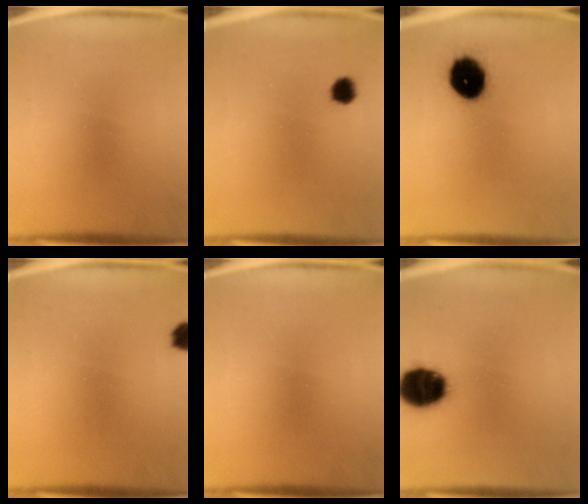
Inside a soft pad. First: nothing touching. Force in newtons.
{"total": 2.7}
{"total": 11.3}
{"total": 2.7}
{"total": 0.0}
{"total": 14.1}